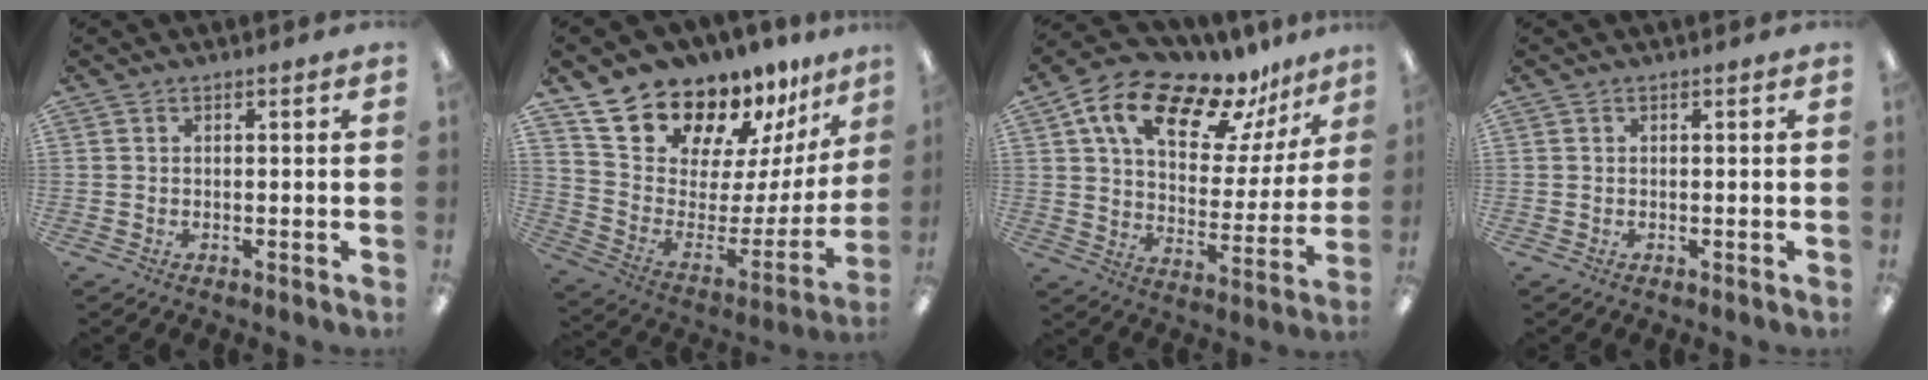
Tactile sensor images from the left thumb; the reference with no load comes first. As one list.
[{"total": 19.3, "force": [16.3, 7.7, 6.8], "torque": [-0.113, -0.135, 0.298]}, {"total": 17.3, "force": [12.8, 7.6, 8.9], "torque": [-0.159, -0.081, 0.222]}, {"total": 0.0}]